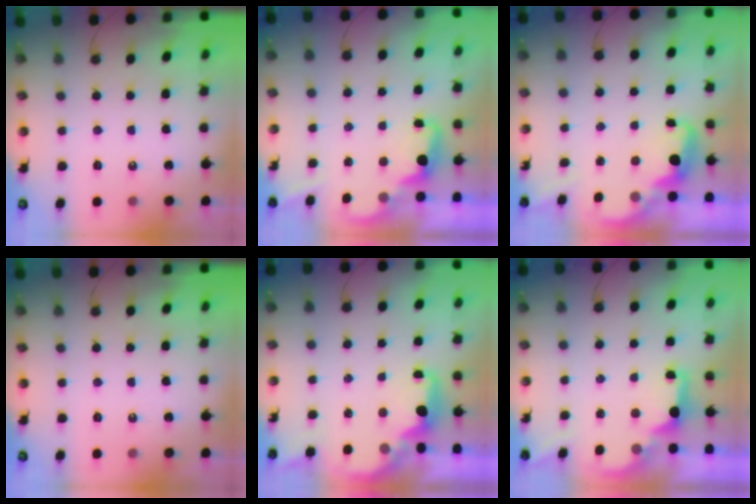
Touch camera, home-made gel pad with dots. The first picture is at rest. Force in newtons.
{"total": 2.2, "press": 2.1, "slide": 0.5}
{"total": 2.7, "press": 2.6, "slide": 0.5}
{"total": 0.0}
{"total": 2.2, "press": 2.0, "slide": 0.7}
{"total": 2.0, "press": 1.9, "slide": 0.8}